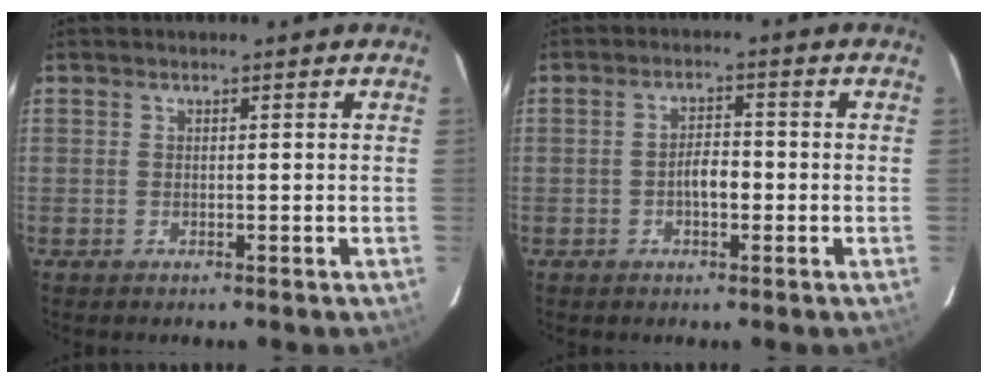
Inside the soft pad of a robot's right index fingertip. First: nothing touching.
{"total": 3.5, "force": [-1.1, 1.7, 2.9], "torque": [-0.052, 0.008, -0.017]}